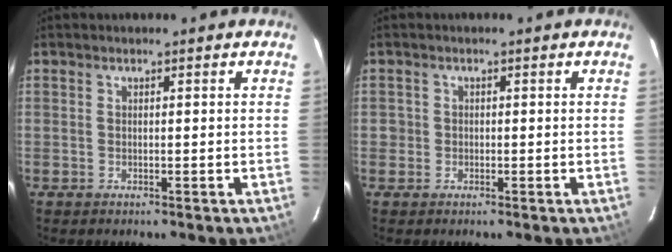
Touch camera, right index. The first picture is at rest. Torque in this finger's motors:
{"motor_torque": [-0.06, 0.12, 0.01, 0.00]}